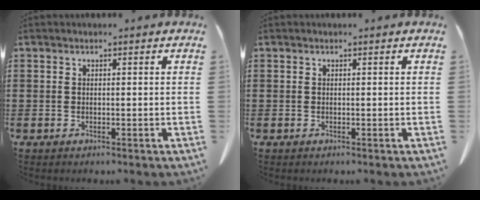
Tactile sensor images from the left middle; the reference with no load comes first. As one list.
[{"total": 0.0}]